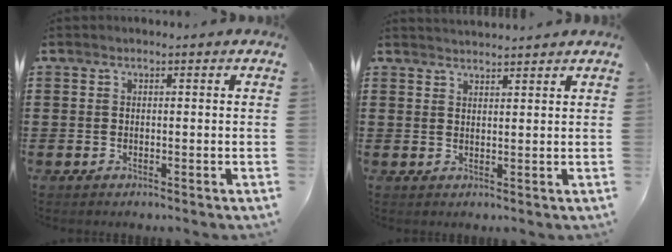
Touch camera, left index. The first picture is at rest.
{"total": 1.9, "force": [1.9, -0.2, 0.0], "torque": [-0.004, -0.002, 0.037]}